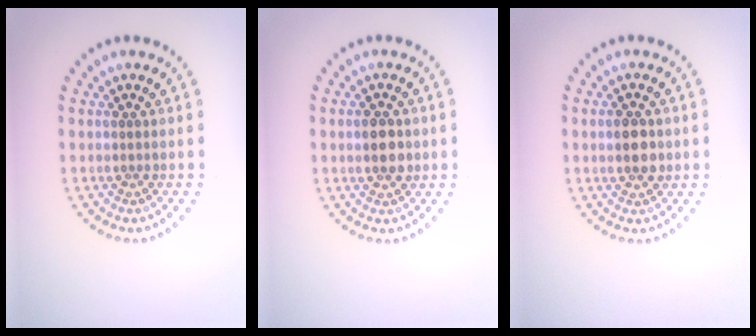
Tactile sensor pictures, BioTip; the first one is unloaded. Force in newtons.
{"total": 2.8, "press": 2.8, "slide": 0.2}
{"total": 2.8, "press": 2.8, "slide": 0.2}